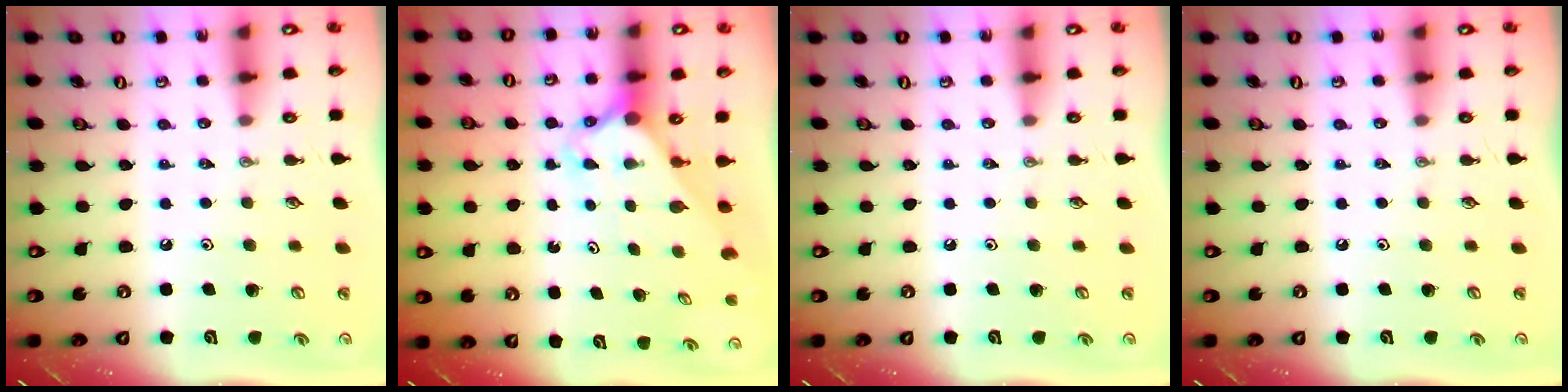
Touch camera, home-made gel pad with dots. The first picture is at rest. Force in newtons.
{"total": 2.6, "press": 2.6, "slide": 0.2}
{"total": 0.0}
{"total": 0.0}